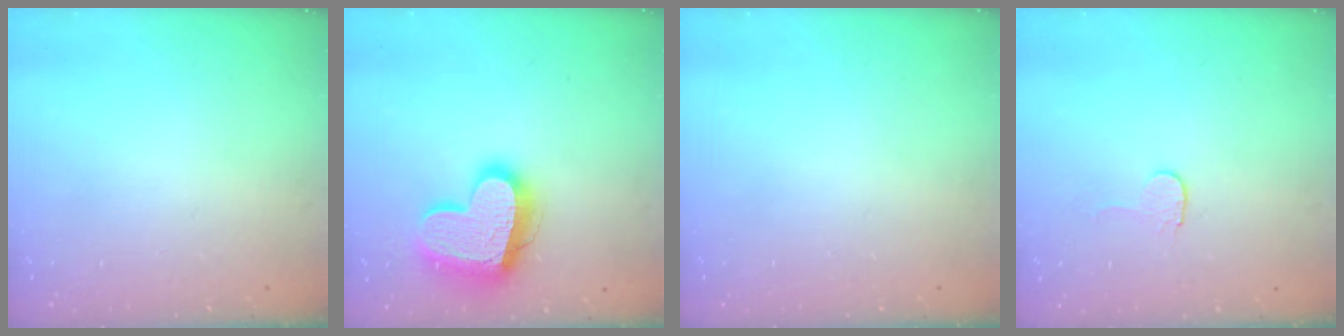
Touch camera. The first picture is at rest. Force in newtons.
{"total": 18.7, "press": 18.6, "slide": 1.6}
{"total": 0.0}
{"total": 2.9, "press": 2.9, "slide": 0.3}